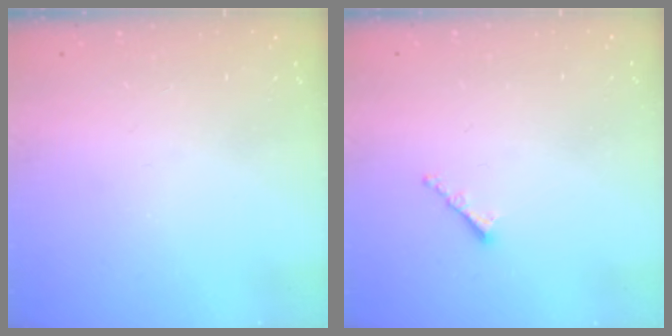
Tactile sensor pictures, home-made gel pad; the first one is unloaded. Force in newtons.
{"total": 1.2, "press": 1.1, "slide": 0.5}